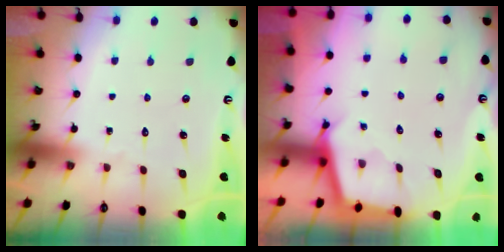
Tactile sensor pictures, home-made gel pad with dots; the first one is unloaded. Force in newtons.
{"total": 2.5, "press": 2.5, "slide": 0.2}